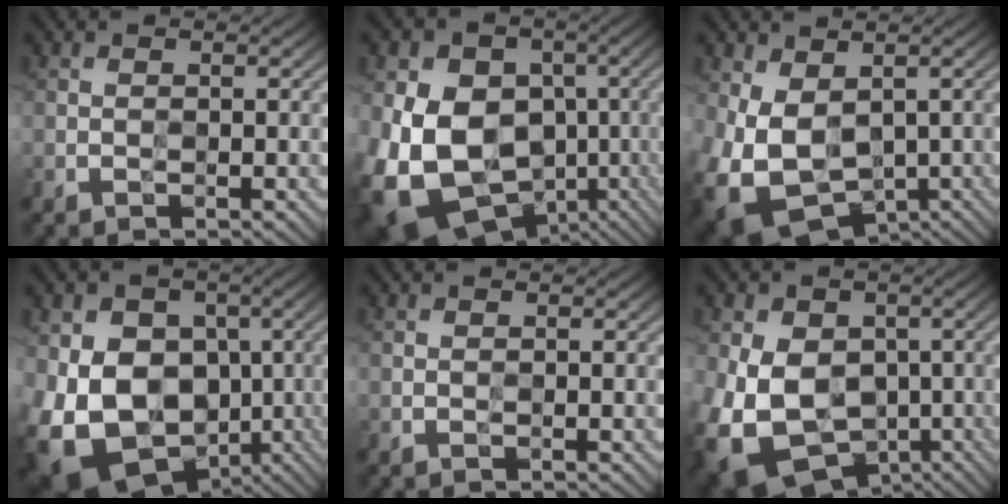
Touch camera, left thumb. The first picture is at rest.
{"total": 17.8, "force": [-3.9, 14.0, 10.3], "torque": [-0.226, -0.035, -0.065]}
{"total": 10.8, "force": [-1.3, 7.5, 7.6], "torque": [-0.182, -0.036, -0.010]}
{"total": 17.8, "force": [-4.9, 13.8, 10.2], "torque": [-0.200, -0.028, -0.090]}
{"total": 0.0}
{"total": 14.5, "force": [-3.4, 11.1, 8.7], "torque": [-0.178, -0.024, -0.054]}